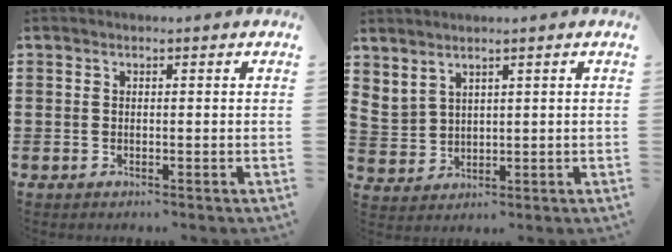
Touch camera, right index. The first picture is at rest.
{"total": 2.3, "force": [2.1, 1.0, 0.1], "torque": [-0.013, 0.002, 0.041]}